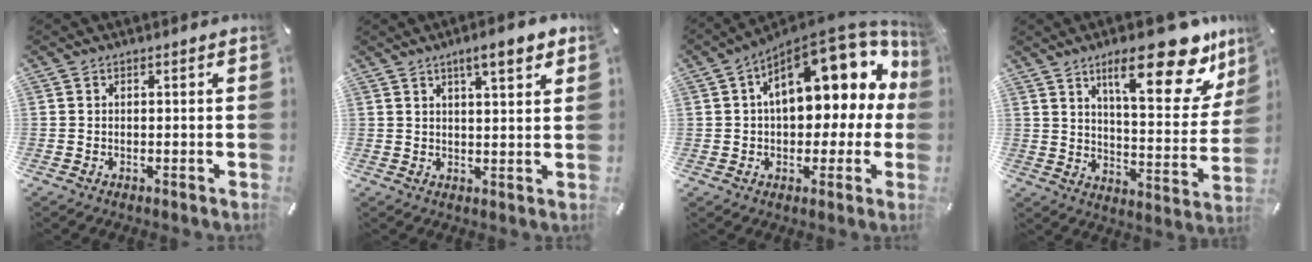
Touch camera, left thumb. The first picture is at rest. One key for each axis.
{"total": 6.6, "fx": 4.1, "fy": 1.7, "fz": 4.8, "tx": -0.070, "ty": -0.016, "tz": 0.066}
{"total": 19.3, "fx": 7.2, "fy": 10.2, "fz": 14.7, "tx": -0.194, "ty": -0.043, "tz": 0.117}
{"total": 24.3, "fx": 14.5, "fy": 8.3, "fz": 17.7, "tx": -0.243, "ty": -0.094, "tz": 0.226}